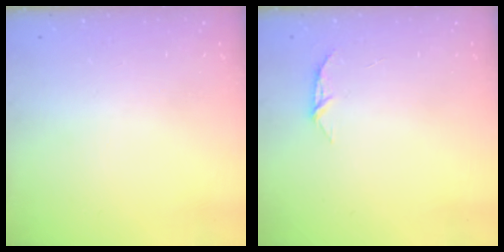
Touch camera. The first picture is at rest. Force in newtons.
{"total": 4.6, "press": 4.5, "slide": 0.5}